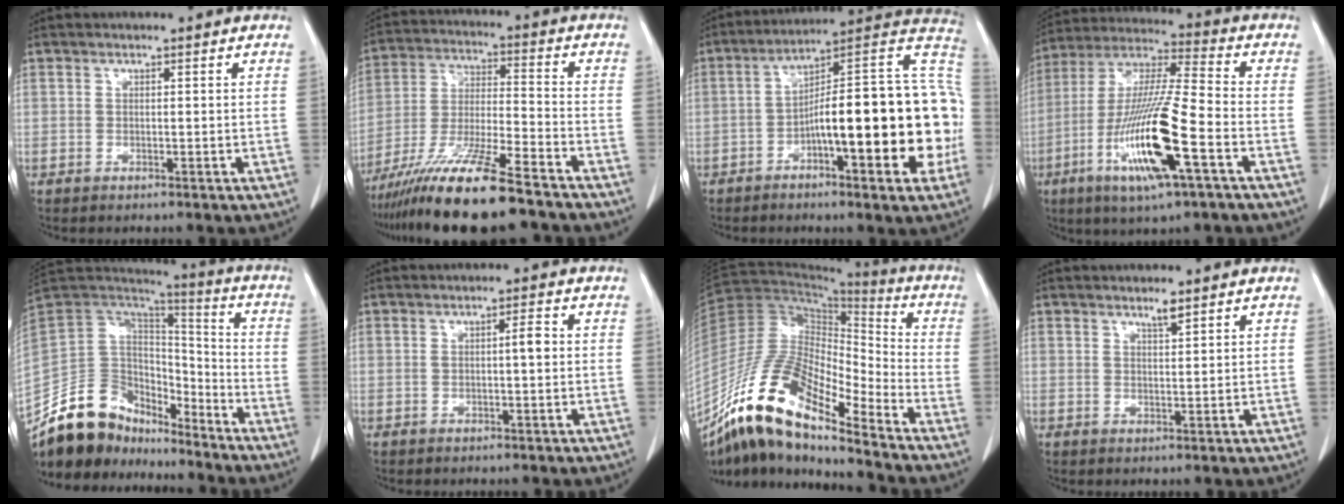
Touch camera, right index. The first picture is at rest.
{"total": 15.9, "force": [-12.3, 0.6, 10.0], "torque": [-0.204, -0.034, -0.219]}
{"total": 23.0, "force": [-4.7, 3.9, 22.2], "torque": [-0.261, 0.035, -0.058]}
{"total": 17.4, "force": [-6.5, 1.1, 16.2], "torque": [-0.333, -0.020, -0.119]}
{"total": 16.5, "force": [-14.1, 7.5, 4.2], "torque": [-0.070, 0.059, -0.250]}
{"total": 1.9, "force": [0.0, 0.1, 1.9], "torque": [-0.031, 0.004, 0.000]}
{"total": 16.8, "force": [-12.5, 3.7, 10.6], "torque": [-0.204, 0.022, -0.229]}
{"total": 1.7, "force": [1.3, 0.0, 1.0], "torque": [-0.021, -0.002, 0.025]}